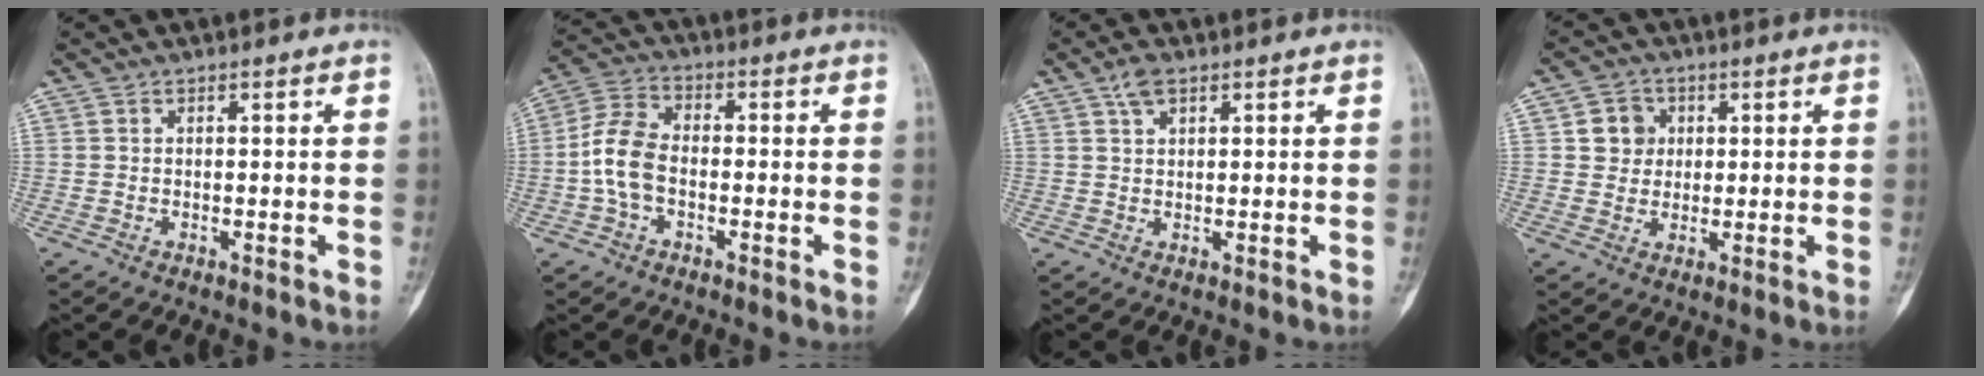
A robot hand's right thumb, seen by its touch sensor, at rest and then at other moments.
{"total": 8.2, "force": [-1.6, 5.2, 6.2], "torque": [-0.129, 0.027, -0.040]}
{"total": 3.2, "force": [1.9, 1.6, 2.1], "torque": [-0.037, 0.001, 0.037]}
{"total": 5.1, "force": [1.3, 4.7, 1.6], "torque": [0.002, 0.002, 0.018]}